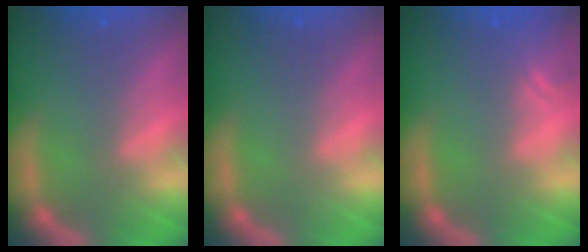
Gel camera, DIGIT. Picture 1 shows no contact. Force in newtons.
{"total": 0.0}
{"total": 1.9}